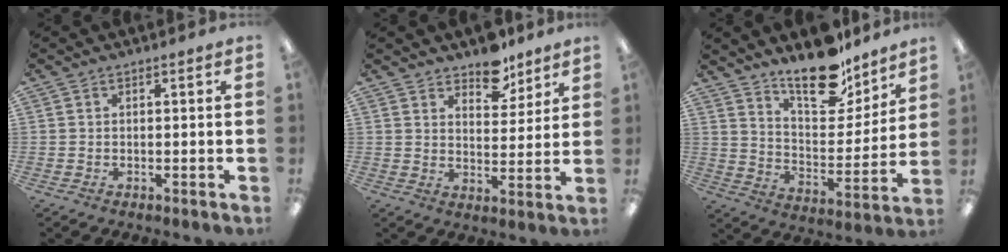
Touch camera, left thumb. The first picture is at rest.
{"total": 8.2, "force": [6.9, 3.8, 2.4], "torque": [-0.014, -0.050, 0.122]}
{"total": 16.7, "force": [13.7, 6.3, 7.3], "torque": [-0.111, -0.098, 0.239]}